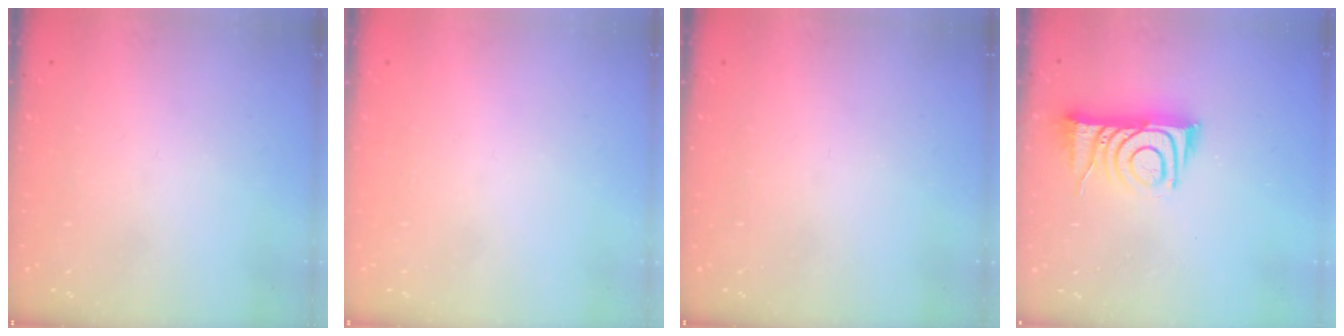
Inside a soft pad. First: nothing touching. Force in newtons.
{"total": 1.8, "press": 1.7, "slide": 0.1}
{"total": 0.0}
{"total": 10.7, "press": 10.7, "slide": 1.2}